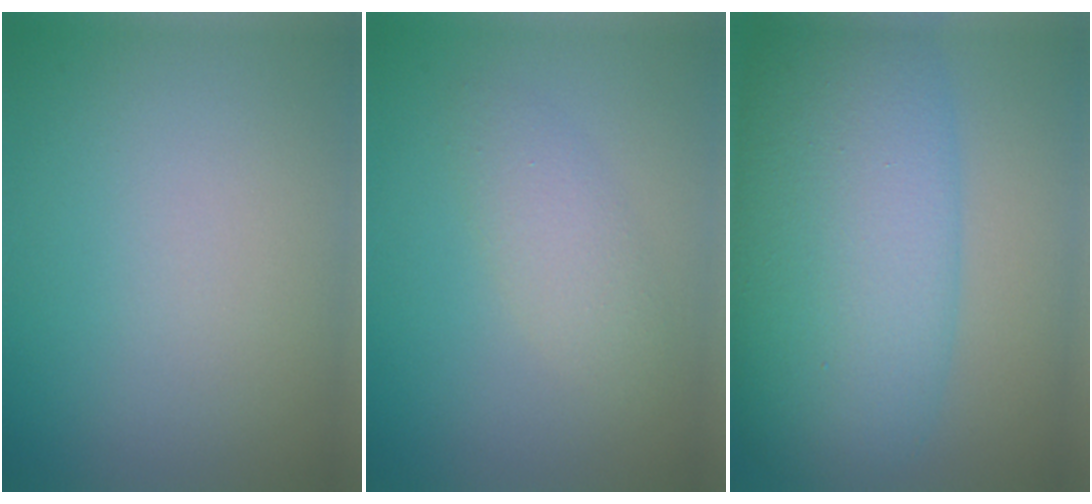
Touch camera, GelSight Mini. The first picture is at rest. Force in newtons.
{"total": 2.2, "press": 2.2, "slide": 0.2}
{"total": 12.0, "press": 12.0, "slide": 0.2}